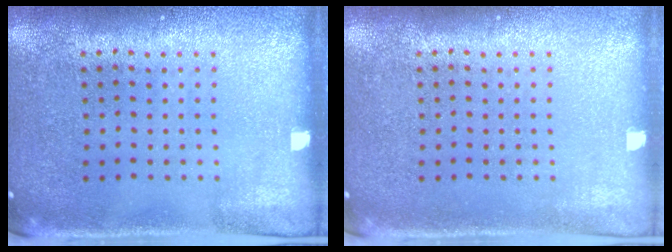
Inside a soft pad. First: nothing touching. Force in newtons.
{"total": 0.0}